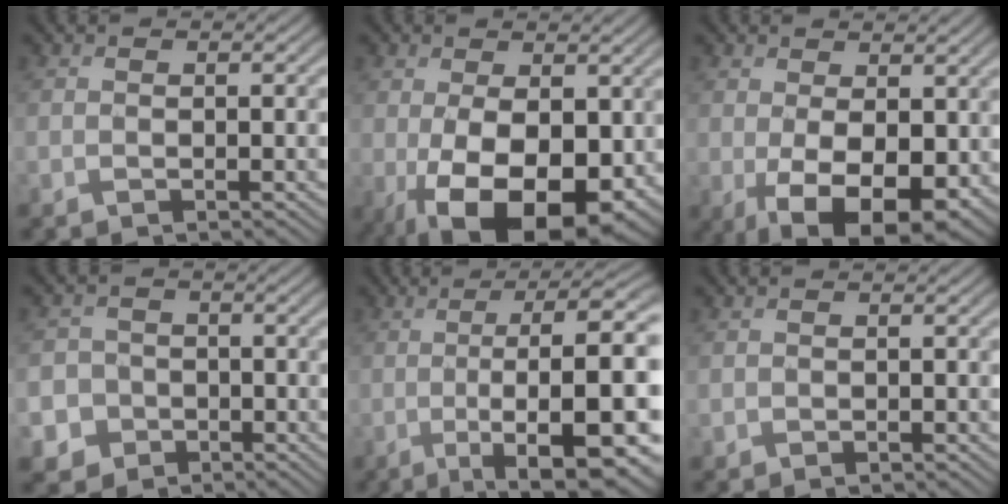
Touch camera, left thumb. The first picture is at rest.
{"total": 14.0, "force": [-3.4, 7.8, 11.1], "torque": [-0.187, -0.032, -0.040]}
{"total": 9.8, "force": [-1.5, 5.6, 7.9], "torque": [-0.145, -0.027, -0.012]}
{"total": 5.4, "force": [-1.9, 4.9, 1.1], "torque": [-0.033, -0.005, -0.058]}
{"total": 16.7, "force": [-2.1, 5.1, 15.8], "torque": [-0.204, -0.008, -0.017]}
{"total": 0.6, "force": [0.1, 0.6, 0.1], "torque": [-0.004, -0.006, 0.007]}